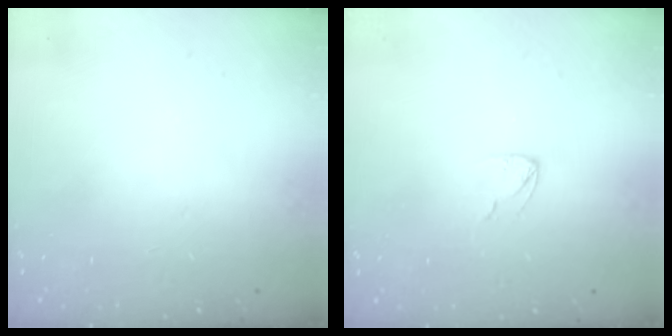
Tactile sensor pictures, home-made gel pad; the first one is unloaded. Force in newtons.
{"total": 2.9, "press": 2.9, "slide": 0.3}